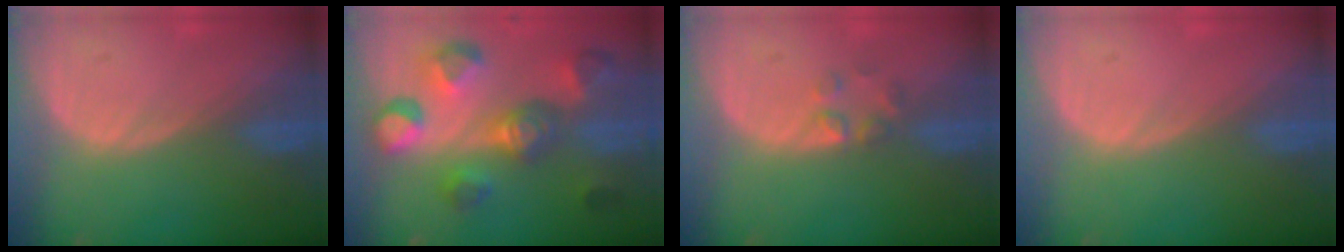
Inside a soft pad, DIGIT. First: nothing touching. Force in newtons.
{"total": 11.1, "press": 10.1, "slide": 4.6}
{"total": 2.2, "press": 2.2, "slide": 0.2}
{"total": 0.0}